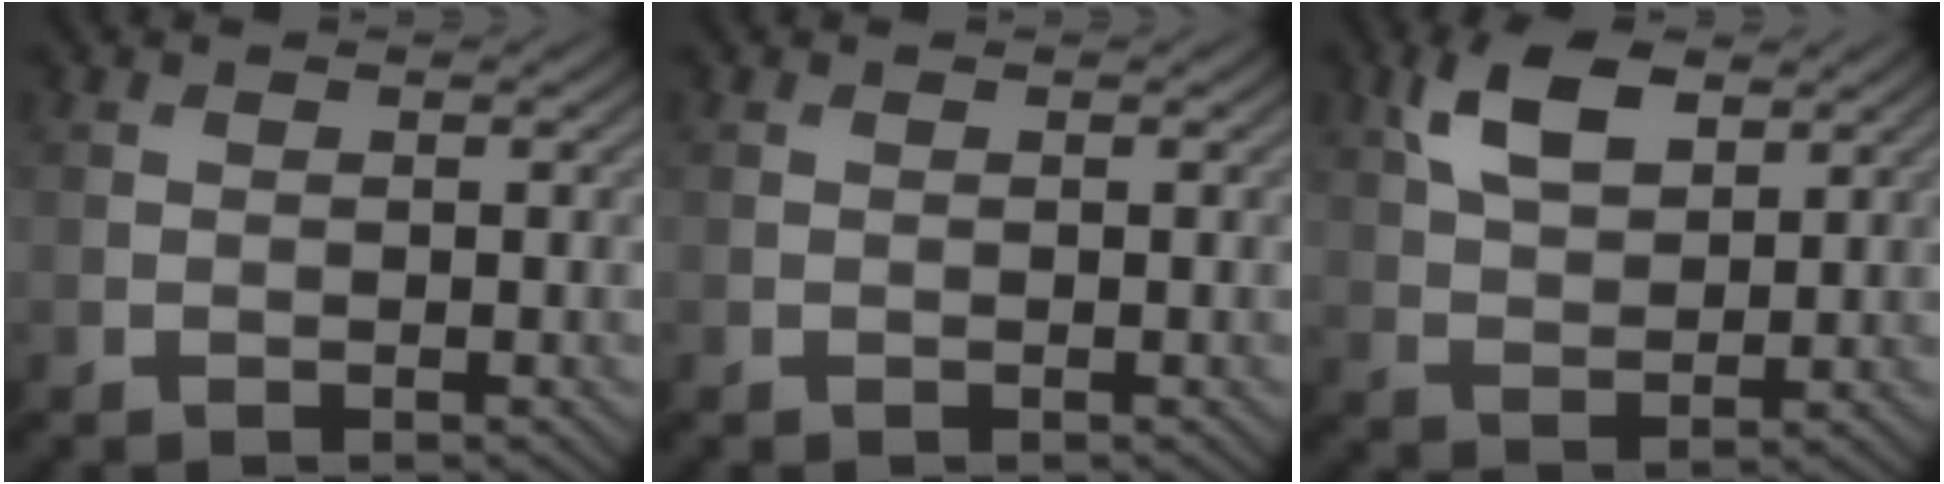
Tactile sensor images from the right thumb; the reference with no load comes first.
{"total": 0.0}
{"total": 6.9, "force": [3.6, 3.4, 4.8], "torque": [-0.103, 0.003, 0.069]}